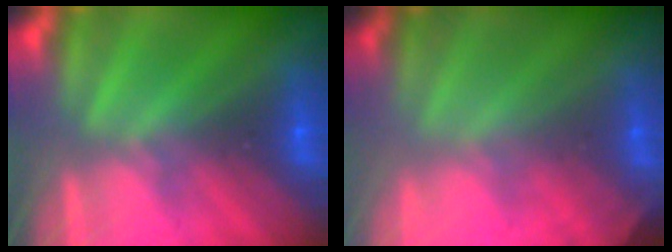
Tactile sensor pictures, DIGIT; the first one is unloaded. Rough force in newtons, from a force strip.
{"total": 1.9}